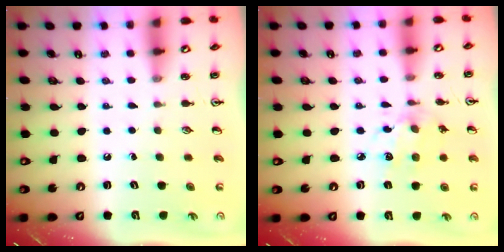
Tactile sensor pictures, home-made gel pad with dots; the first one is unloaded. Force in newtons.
{"total": 7.9, "press": 7.9, "slide": 0.5}